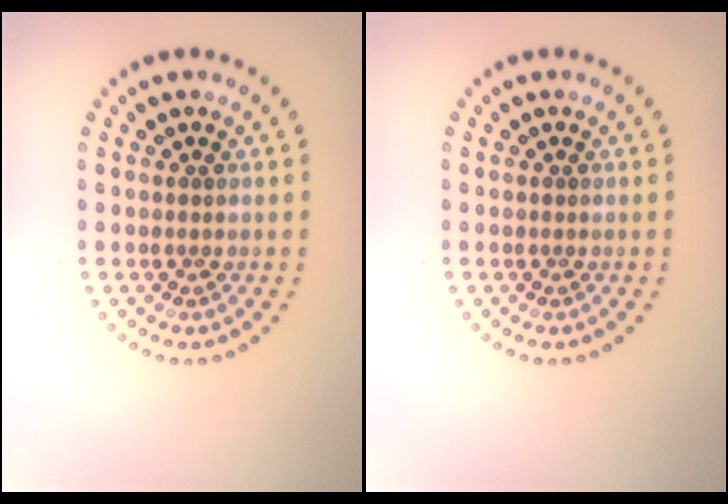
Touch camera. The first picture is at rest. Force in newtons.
{"total": 0.0}